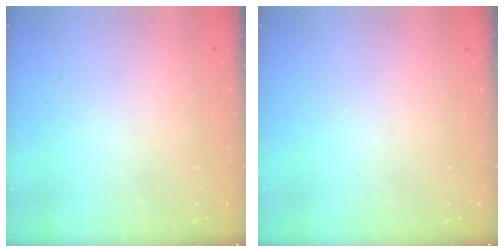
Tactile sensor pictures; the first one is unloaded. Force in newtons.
{"total": 0.0}